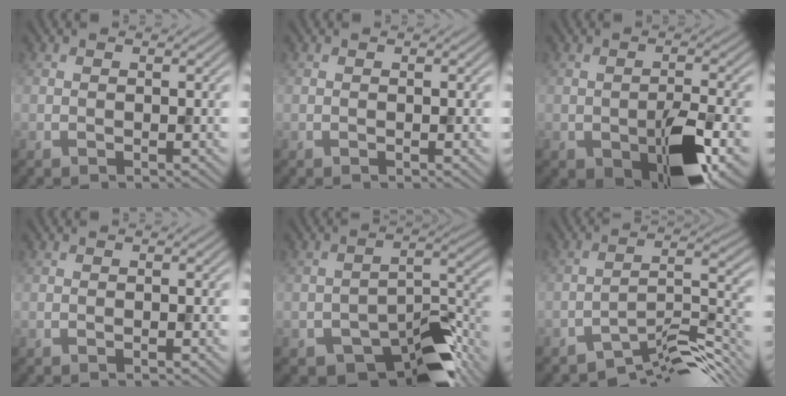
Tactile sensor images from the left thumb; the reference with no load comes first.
{"total": 0.0}
{"total": 8.3, "force": [-3.3, 3.5, 6.8], "torque": [-0.117, -0.016, -0.043]}
{"total": 0.0}
{"total": 10.9, "force": [-7.1, 5.0, 6.6], "torque": [-0.084, -0.012, -0.121]}
{"total": 8.8, "force": [-7.2, 1.8, 4.9], "torque": [-0.071, 0.008, -0.127]}